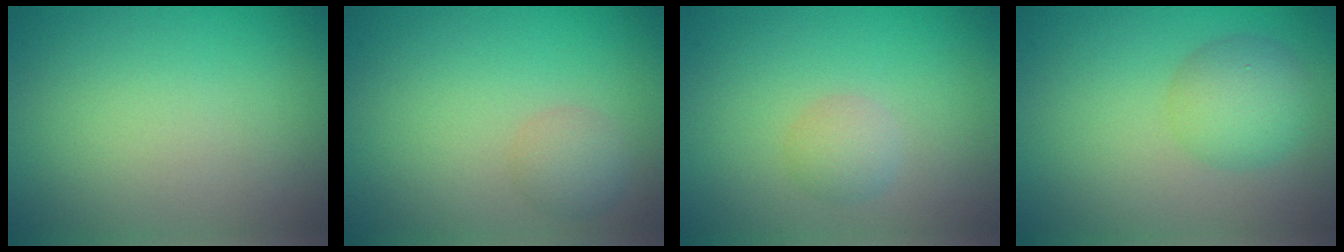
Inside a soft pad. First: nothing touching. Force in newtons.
{"total": 1.9, "press": 1.9, "slide": 0.1}
{"total": 1.8, "press": 1.8, "slide": 0.1}
{"total": 3.8, "press": 3.8, "slide": 0.2}